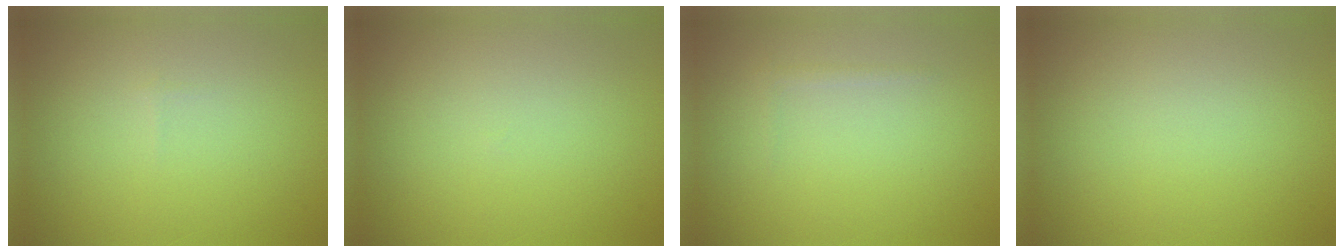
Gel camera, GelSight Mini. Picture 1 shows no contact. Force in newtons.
{"total": 0.0}
{"total": 0.5, "press": 0.5, "slide": 0.0}
{"total": 0.0}